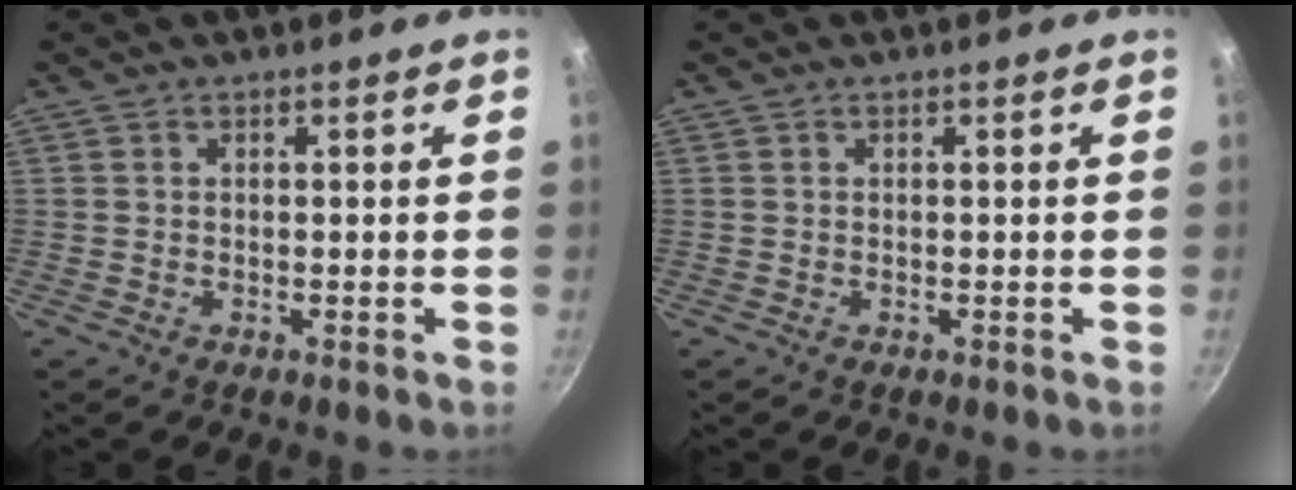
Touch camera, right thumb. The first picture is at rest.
{"total": 0.0}